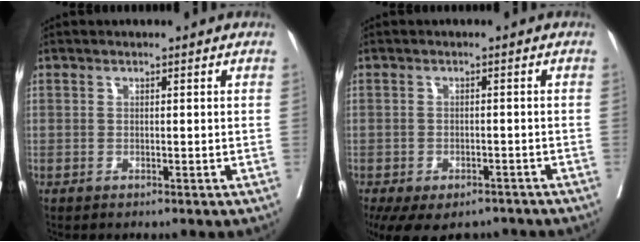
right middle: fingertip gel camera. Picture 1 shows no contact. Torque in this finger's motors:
{"motor_torque": [1.12, -1.02, 0.18, 0.09]}